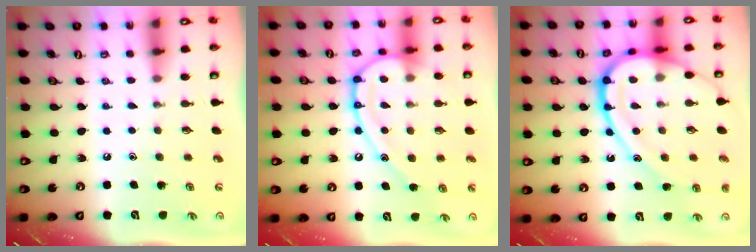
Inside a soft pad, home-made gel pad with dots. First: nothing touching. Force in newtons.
{"total": 15.6, "press": 15.5, "slide": 1.6}
{"total": 23.0, "press": 23.0, "slide": 1.9}